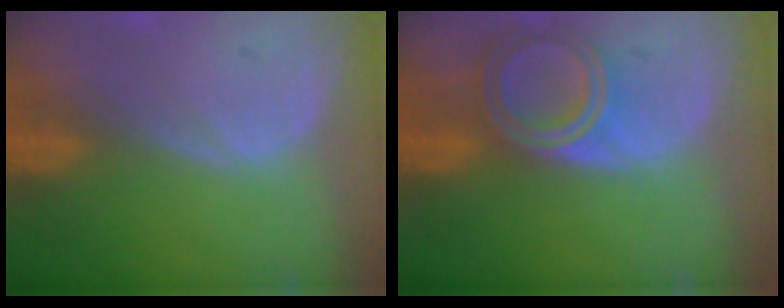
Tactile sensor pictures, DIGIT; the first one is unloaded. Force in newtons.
{"total": 6.4, "press": 5.7, "slide": 2.8}